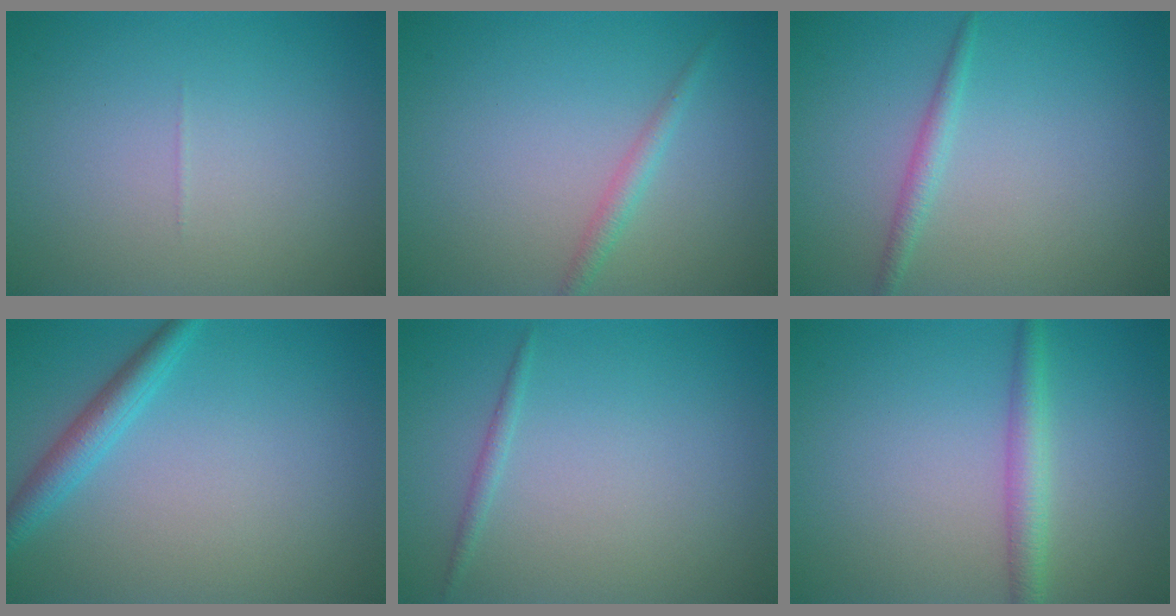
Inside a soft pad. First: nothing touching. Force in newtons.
{"total": 1.4, "press": 1.4, "slide": 0.0}
{"total": 1.4, "press": 1.4, "slide": 0.1}
{"total": 2.6, "press": 2.6, "slide": 0.1}
{"total": 0.8, "press": 0.8, "slide": 0.1}
{"total": 2.4, "press": 2.4, "slide": 0.0}